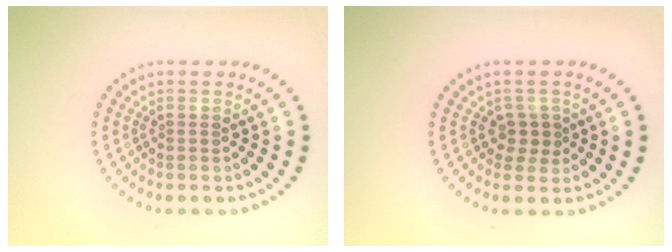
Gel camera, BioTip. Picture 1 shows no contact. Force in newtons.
{"total": 1.8, "press": 1.5, "slide": 1.0}